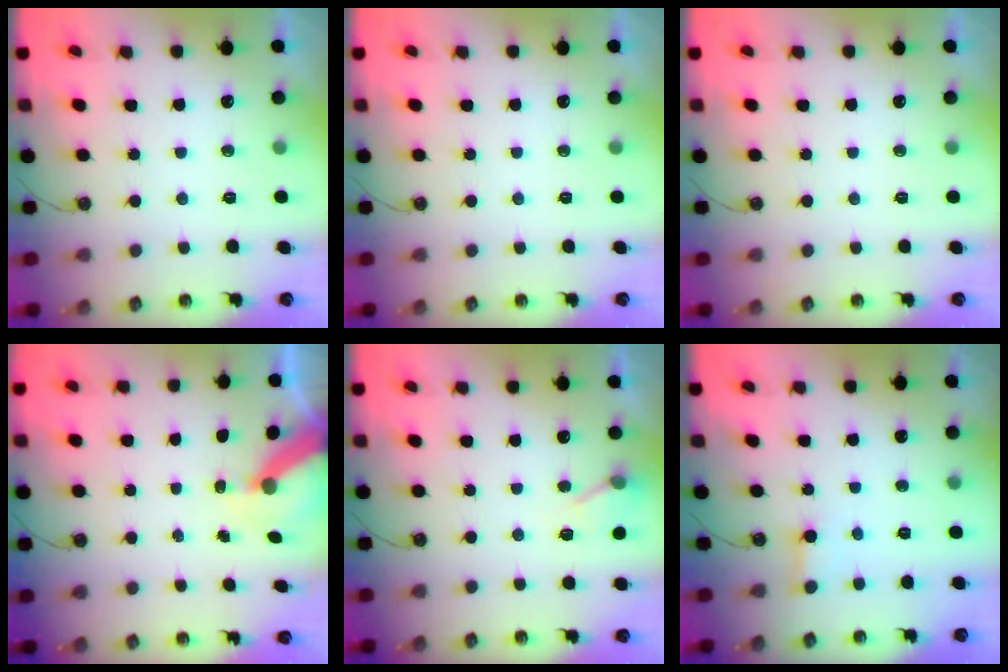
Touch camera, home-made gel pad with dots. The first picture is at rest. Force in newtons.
{"total": 0.0}
{"total": 0.0}
{"total": 8.3, "press": 8.2, "slide": 0.7}
{"total": 5.4, "press": 5.4, "slide": 0.7}
{"total": 2.2, "press": 2.2, "slide": 0.1}